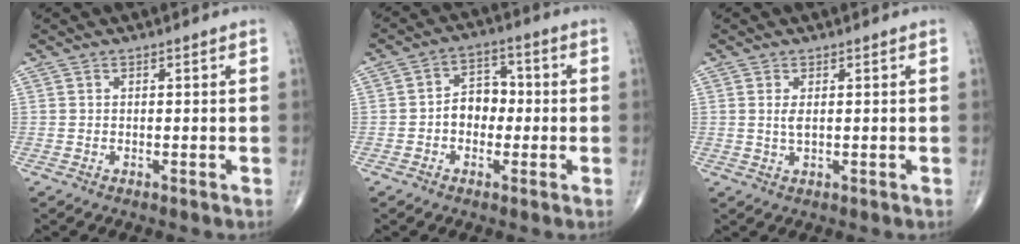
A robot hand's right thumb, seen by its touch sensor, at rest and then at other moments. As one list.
[{"total": 6.4, "force": [-0.8, 4.8, 4.1], "torque": [-0.037, 0.026, -0.025]}, {"total": 2.0, "force": [0.4, 0.8, 1.8], "torque": [-0.036, -0.003, 0.012]}]